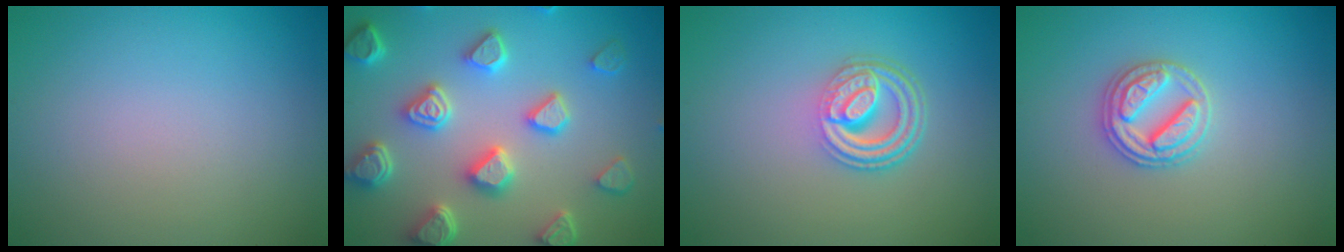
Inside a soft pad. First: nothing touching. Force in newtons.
{"total": 6.5, "press": 5.4, "slide": 3.5}
{"total": 4.6, "press": 3.4, "slide": 3.1}
{"total": 2.9, "press": 2.8, "slide": 0.4}